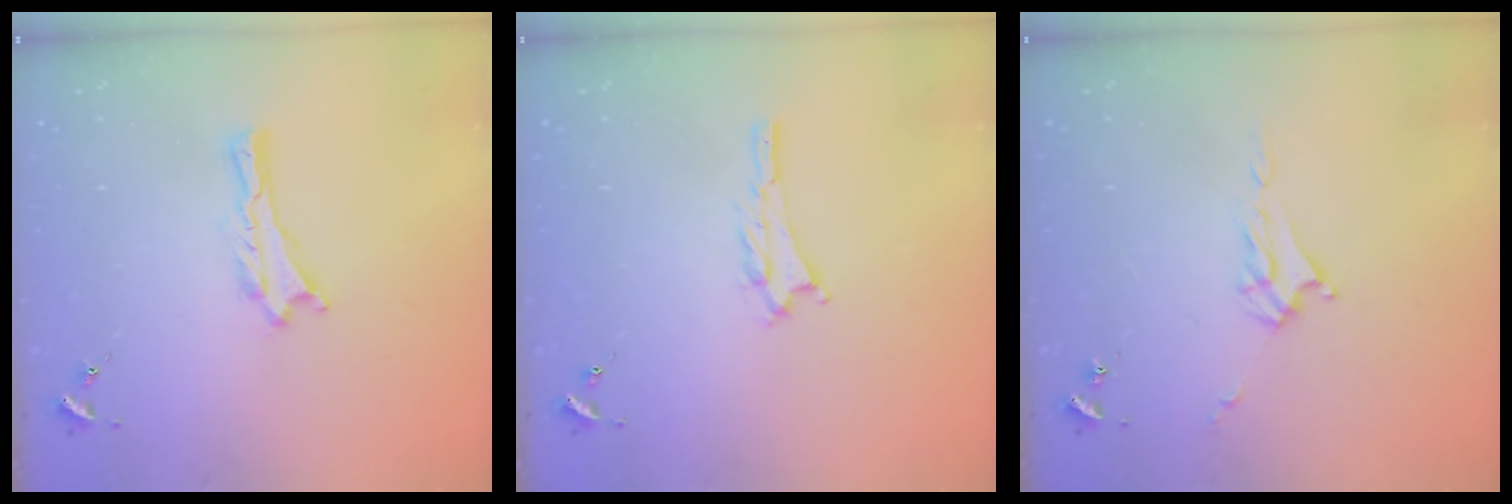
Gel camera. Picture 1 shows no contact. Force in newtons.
{"total": 1.2, "press": 1.2, "slide": 0.2}
{"total": 4.0, "press": 4.0, "slide": 0.5}